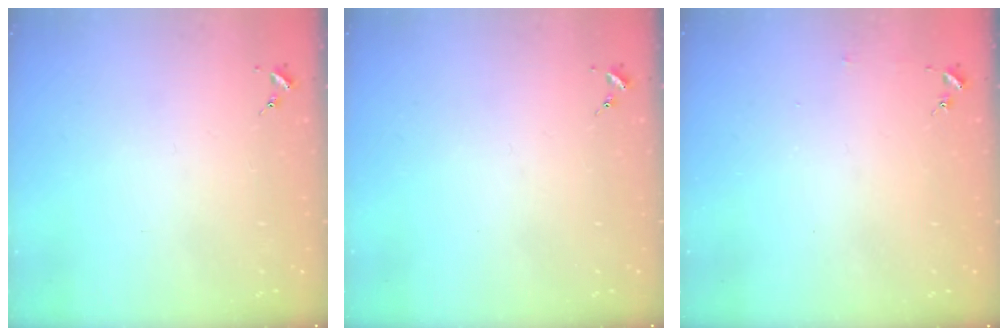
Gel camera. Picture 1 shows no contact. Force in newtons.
{"total": 0.0}
{"total": 2.5, "press": 2.5, "slide": 0.2}